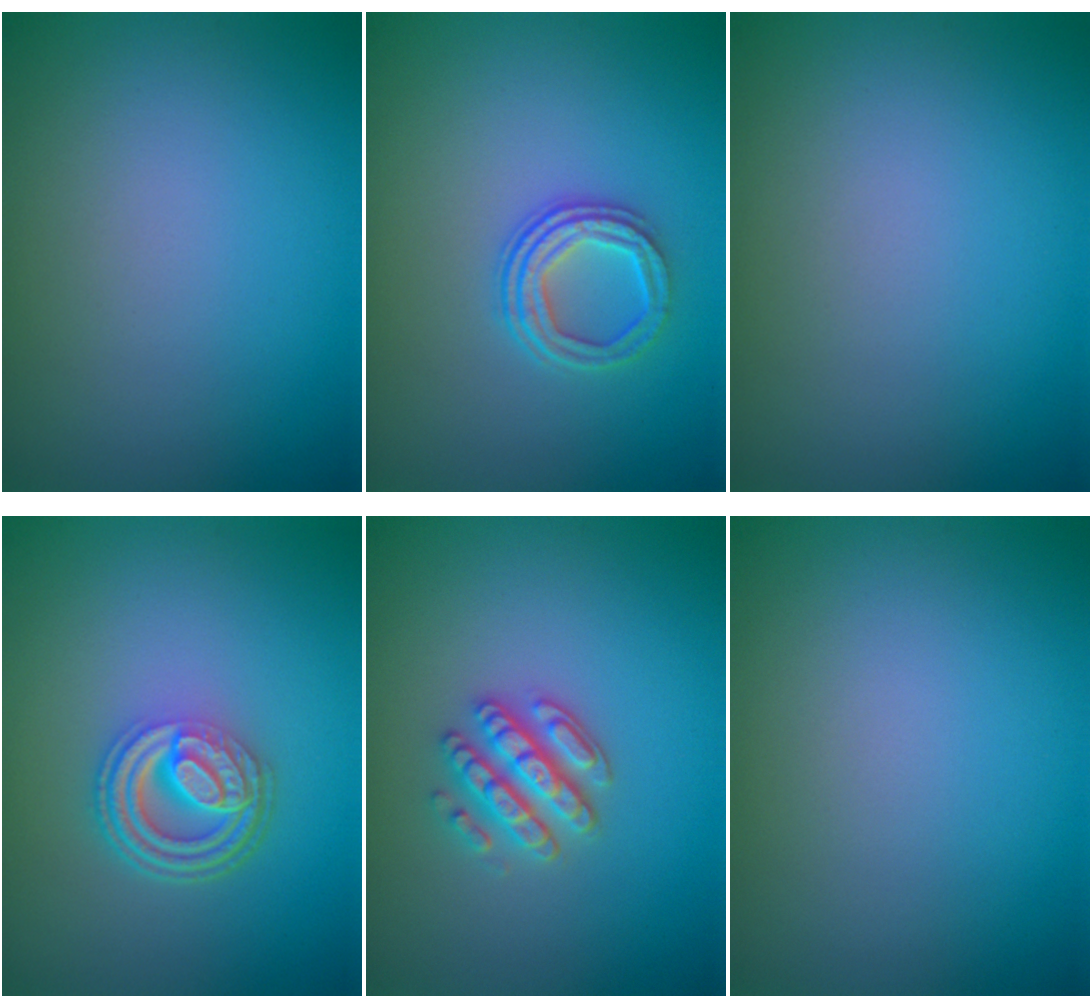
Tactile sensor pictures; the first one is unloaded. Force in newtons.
{"total": 3.0, "press": 2.4, "slide": 1.7}
{"total": 0.0}
{"total": 4.7, "press": 3.4, "slide": 3.3}
{"total": 3.1, "press": 2.8, "slide": 1.1}
{"total": 0.0}